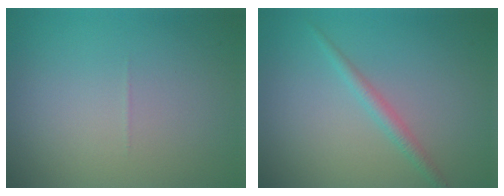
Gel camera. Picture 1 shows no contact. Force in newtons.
{"total": 1.6, "press": 1.6, "slide": 0.1}